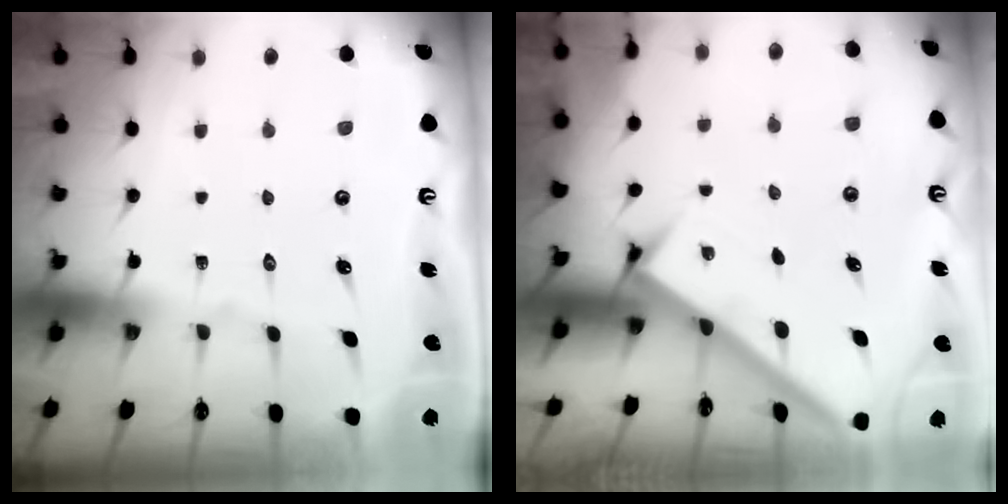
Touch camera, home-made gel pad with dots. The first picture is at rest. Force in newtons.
{"total": 2.8, "press": 2.8, "slide": 0.4}